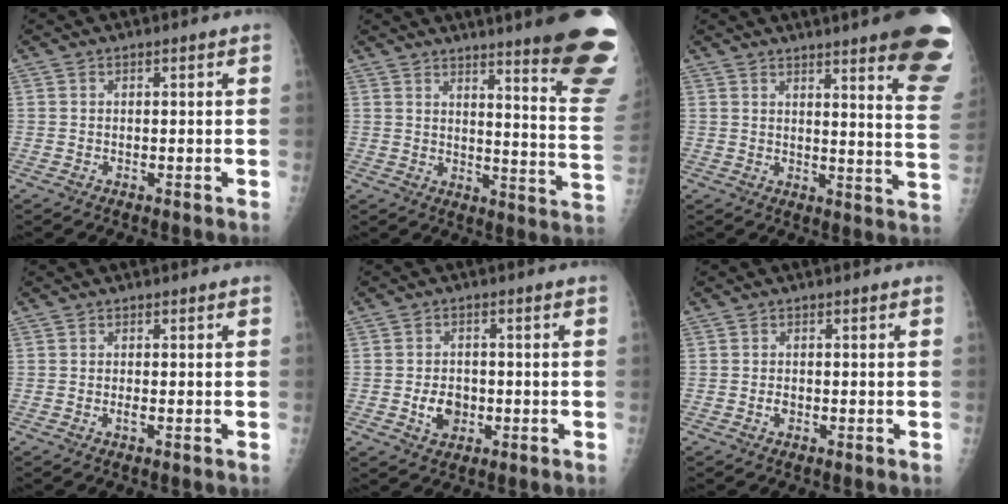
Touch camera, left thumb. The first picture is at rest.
{"total": 22.4, "force": [16.8, 1.9, 14.7], "torque": [-0.161, -0.134, 0.200]}
{"total": 19.5, "force": [13.5, 2.1, 14.0], "torque": [-0.150, -0.080, 0.152]}
{"total": 0.7, "force": [-0.2, 0.1, 0.7], "torque": [-0.012, -0.001, -0.004]}
{"total": 4.8, "force": [-1.1, 3.6, 2.9], "torque": [-0.035, 0.005, -0.015]}
{"total": 1.0, "force": [-0.4, 0.7, 0.6], "torque": [-0.008, 0.002, -0.006]}